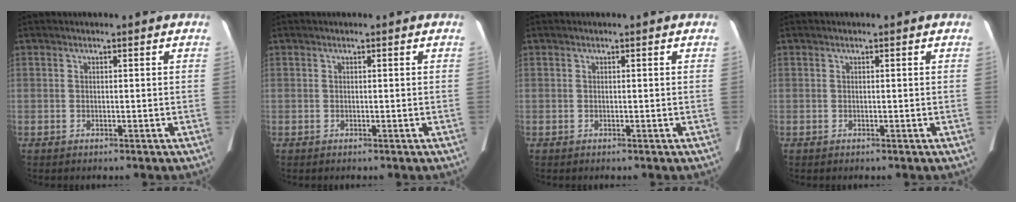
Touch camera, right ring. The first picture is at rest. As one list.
[{"total": 0.0}, {"total": 0.0}, {"total": 0.0}]